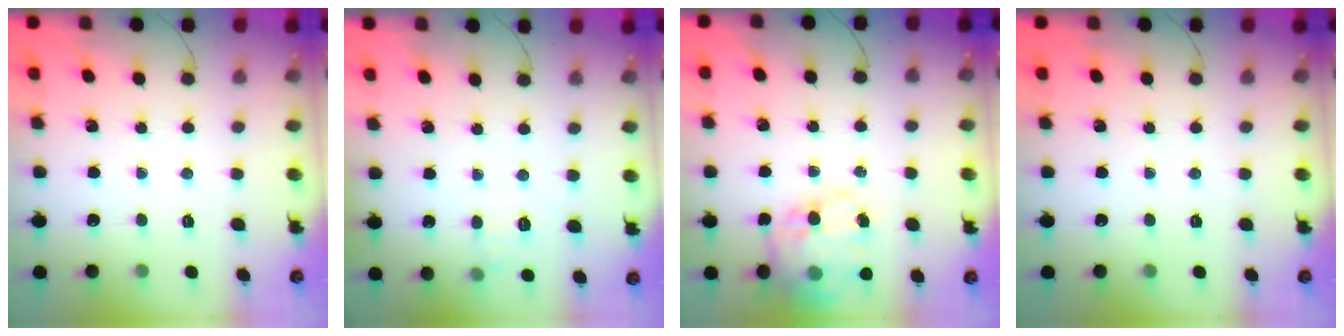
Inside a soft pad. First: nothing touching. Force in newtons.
{"total": 6.3, "press": 6.0, "slide": 1.9}
{"total": 17.3, "press": 16.8, "slide": 4.3}
{"total": 0.0}